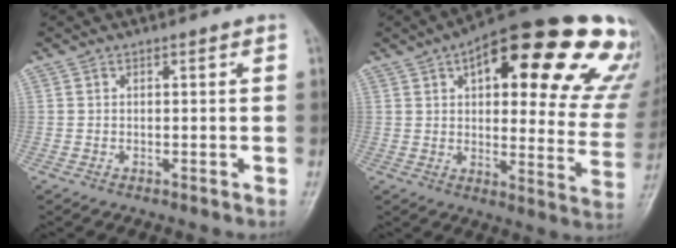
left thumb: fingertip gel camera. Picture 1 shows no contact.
{"total": 29.1, "force": [15.1, 10.6, 22.5], "torque": [-0.248, -0.017, 0.193]}